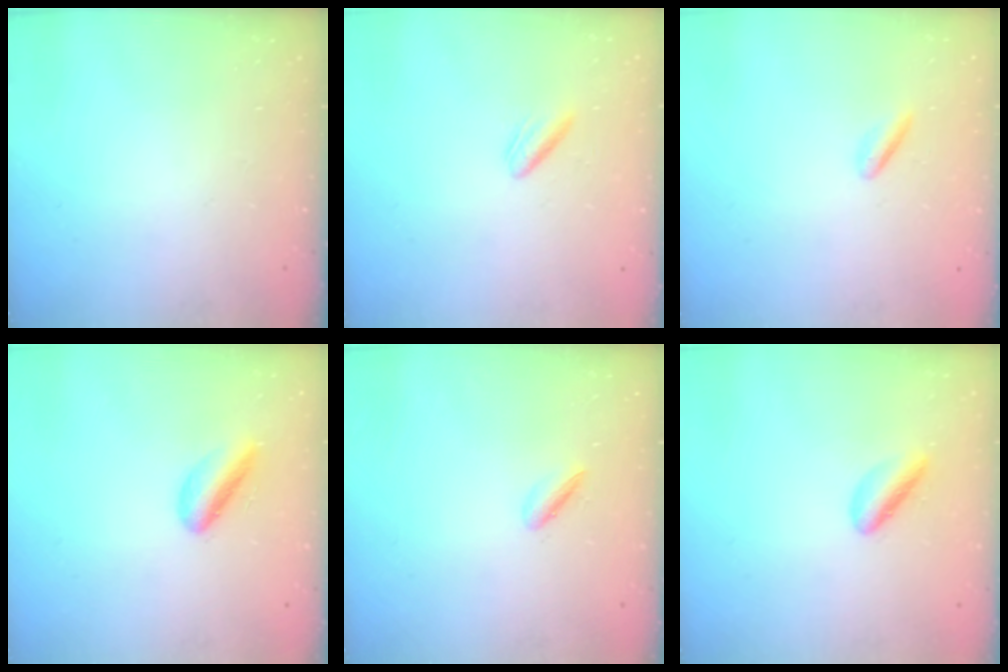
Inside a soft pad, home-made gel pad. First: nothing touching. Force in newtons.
{"total": 2.1, "press": 1.8, "slide": 1.1}
{"total": 0.8, "press": 0.7, "slide": 0.4}
{"total": 5.9, "press": 5.8, "slide": 1.3}
{"total": 2.8, "press": 2.8, "slide": 0.6}
{"total": 4.9, "press": 4.6, "slide": 1.5}